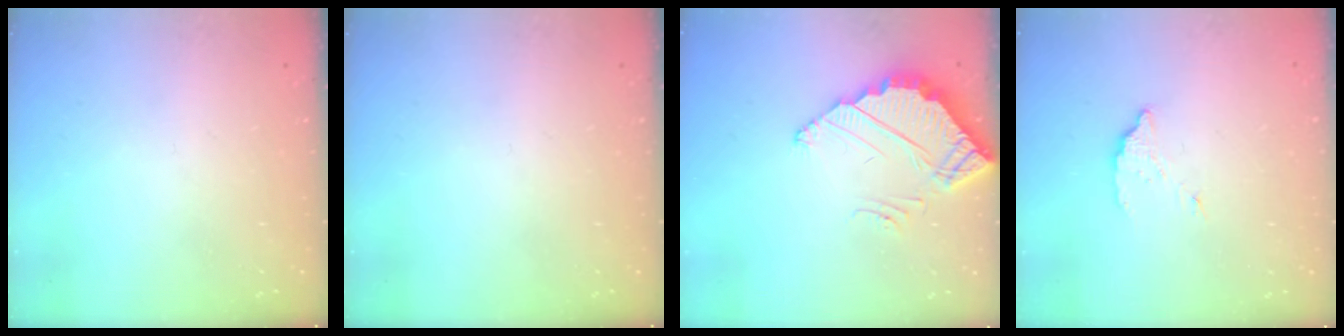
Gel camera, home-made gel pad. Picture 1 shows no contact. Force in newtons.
{"total": 0.0}
{"total": 4.0, "press": 4.0, "slide": 0.1}
{"total": 2.9, "press": 2.9, "slide": 0.2}